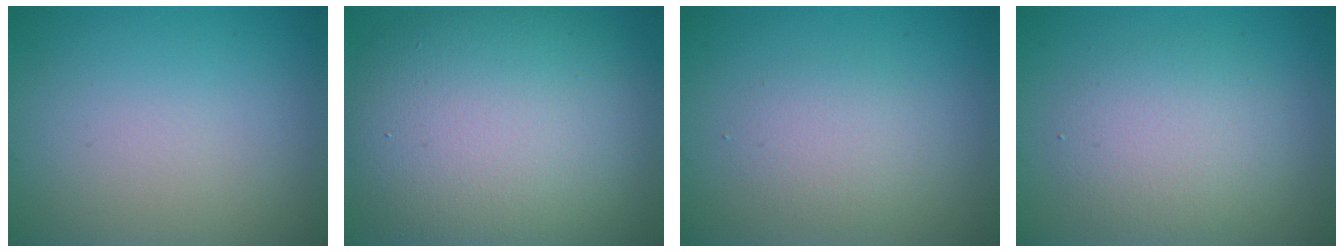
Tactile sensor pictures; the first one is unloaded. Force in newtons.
{"total": 12.9, "press": 12.8, "slide": 1.2}
{"total": 2.1, "press": 2.1, "slide": 0.2}
{"total": 4.0, "press": 4.0, "slide": 0.0}